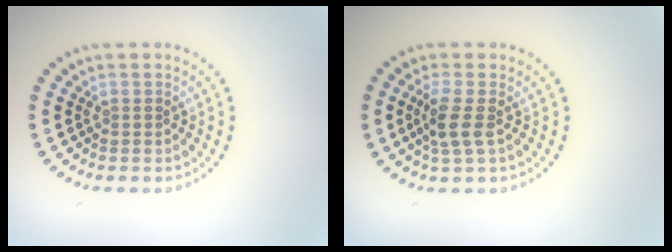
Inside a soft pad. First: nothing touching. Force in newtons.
{"total": 2.4, "press": 2.1, "slide": 1.2}